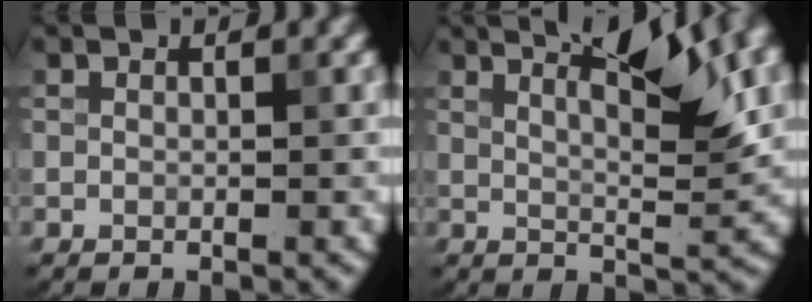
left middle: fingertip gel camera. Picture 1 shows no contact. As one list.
[{"total": 9.0, "force": [3.8, 2.6, 7.7], "torque": [-0.106, 0.031, 0.058]}]